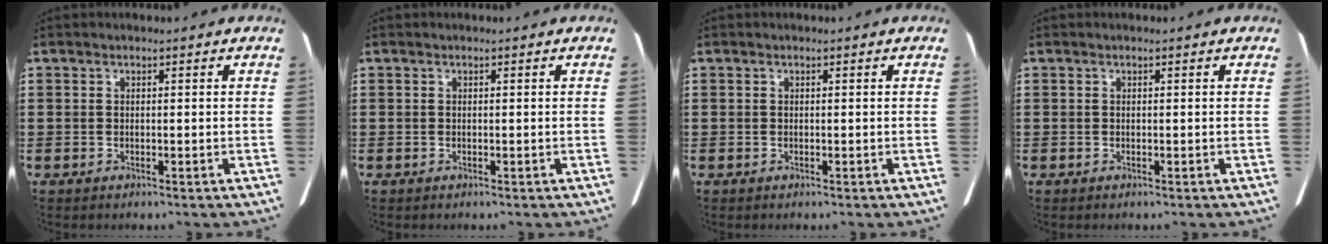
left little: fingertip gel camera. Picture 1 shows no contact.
{"total": 0.0}
{"total": 0.0}
{"total": 0.0}